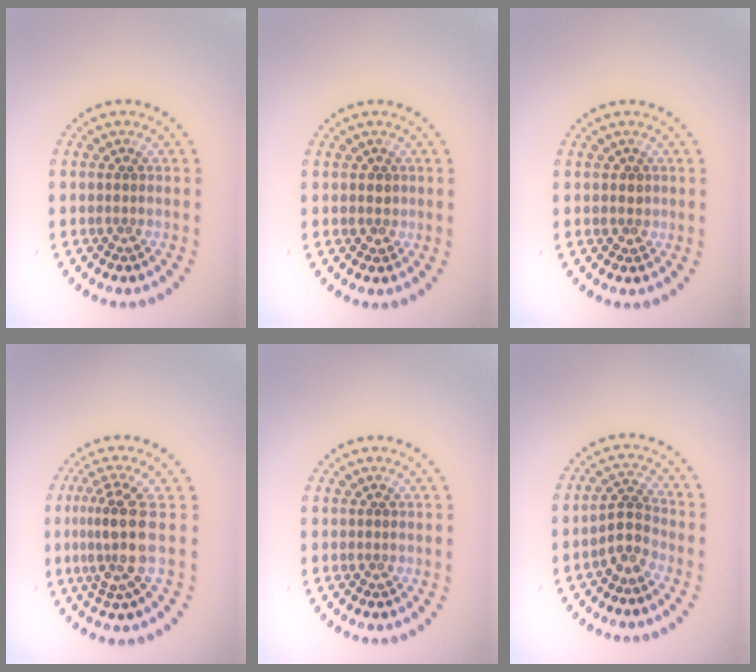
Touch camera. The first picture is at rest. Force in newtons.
{"total": 0.7, "press": 0.5, "slide": 0.5}
{"total": 0.7, "press": 0.5, "slide": 0.5}
{"total": 4.0, "press": 2.9, "slide": 2.7}
{"total": 0.0}
{"total": 2.3, "press": 1.8, "slide": 1.5}